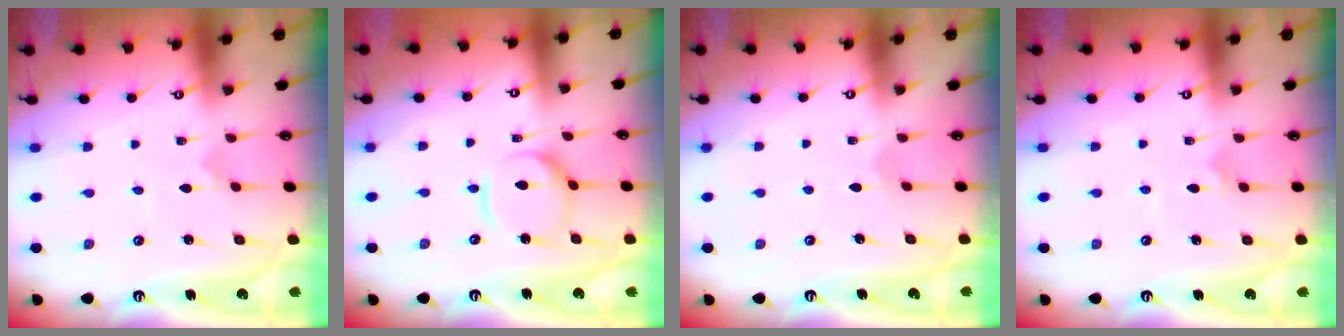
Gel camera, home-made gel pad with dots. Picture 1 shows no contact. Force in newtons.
{"total": 9.5, "press": 9.5, "slide": 0.9}
{"total": 1.7, "press": 1.7, "slide": 0.1}
{"total": 2.7, "press": 2.6, "slide": 0.5}